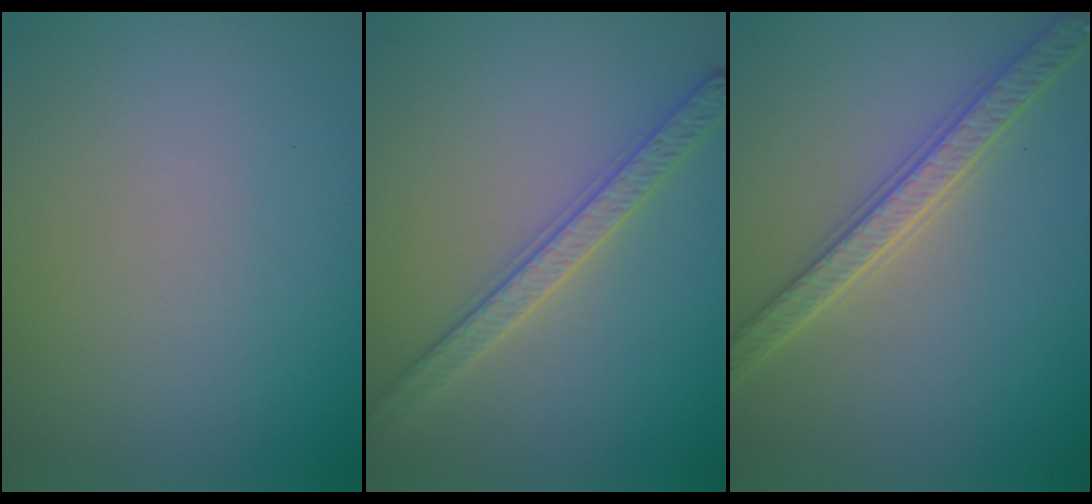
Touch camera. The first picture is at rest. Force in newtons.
{"total": 3.2, "press": 3.1, "slide": 0.5}
{"total": 4.0, "press": 3.9, "slide": 0.9}